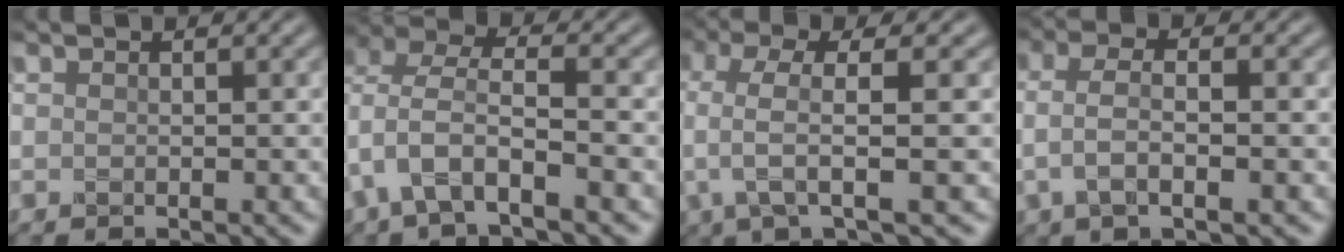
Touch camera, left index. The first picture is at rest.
{"total": 5.8, "force": [-2.0, 3.0, 4.5], "torque": [-0.093, 0.007, -0.041]}
{"total": 4.7, "force": [0.6, 1.0, 4.6], "torque": [-0.093, 0.006, 0.009]}
{"total": 3.3, "force": [-0.4, 1.1, 3.1], "torque": [-0.070, 0.009, -0.010]}